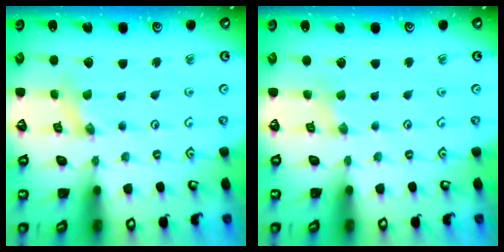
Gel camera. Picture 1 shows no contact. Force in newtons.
{"total": 1.2, "press": 1.2, "slide": 0.3}